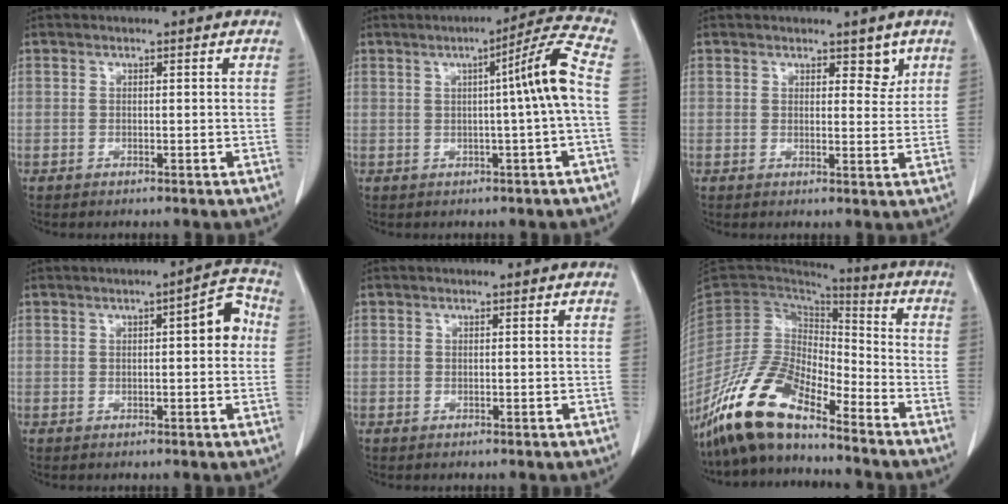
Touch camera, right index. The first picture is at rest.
{"total": 7.7, "force": [-0.1, -1.4, 7.6], "torque": [-0.108, 0.013, 0.000]}
{"total": 2.7, "force": [1.8, 1.5, 1.4], "torque": [-0.011, -0.010, 0.024]}
{"total": 5.3, "force": [0.7, 1.5, 5.1], "torque": [-0.063, 0.019, 0.004]}
{"total": 0.0}
{"total": 13.6, "force": [-10.7, 4.1, 7.3], "torque": [-0.147, 0.013, -0.206]}